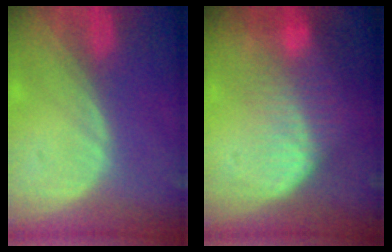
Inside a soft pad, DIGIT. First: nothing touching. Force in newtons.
{"total": 7.2, "press": 6.6, "slide": 2.8}